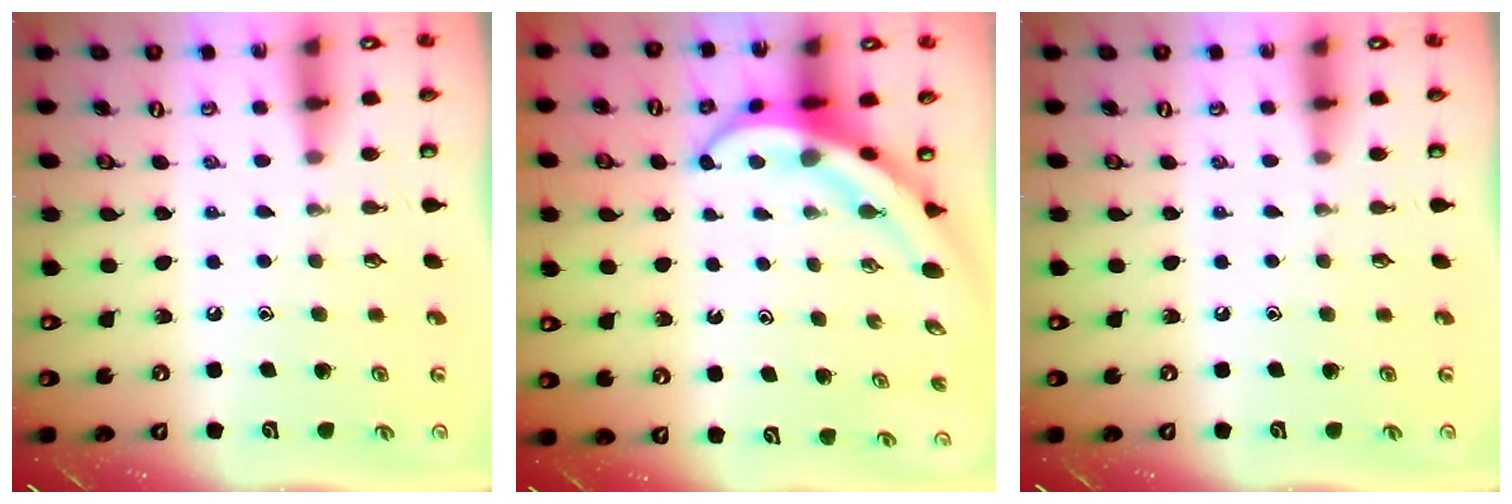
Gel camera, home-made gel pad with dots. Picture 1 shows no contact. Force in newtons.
{"total": 7.0, "press": 6.9, "slide": 0.7}
{"total": 0.0}